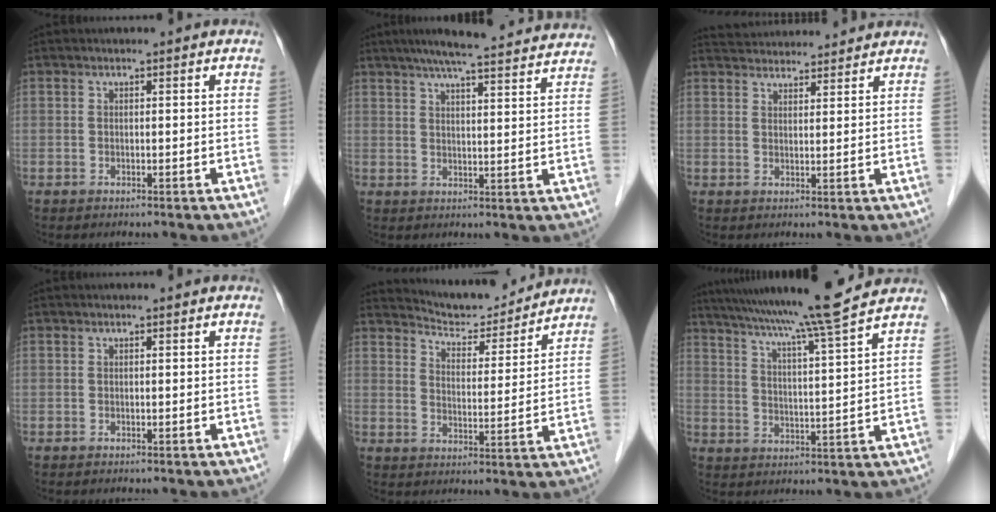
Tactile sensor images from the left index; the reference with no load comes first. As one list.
[{"total": 20.9, "force": [18.9, 1.3, 8.9], "torque": [-0.131, 0.016, 0.239]}, {"total": 9.4, "force": [9.1, 1.2, 2.0], "torque": [-0.034, 0.033, 0.130]}, {"total": 0.0}, {"total": 11.2, "force": [11.0, 1.1, 1.9], "torque": [-0.033, -0.001, 0.163]}, {"total": 16.2, "force": [13.9, -2.0, 8.0], "torque": [-0.141, -0.011, 0.201]}]